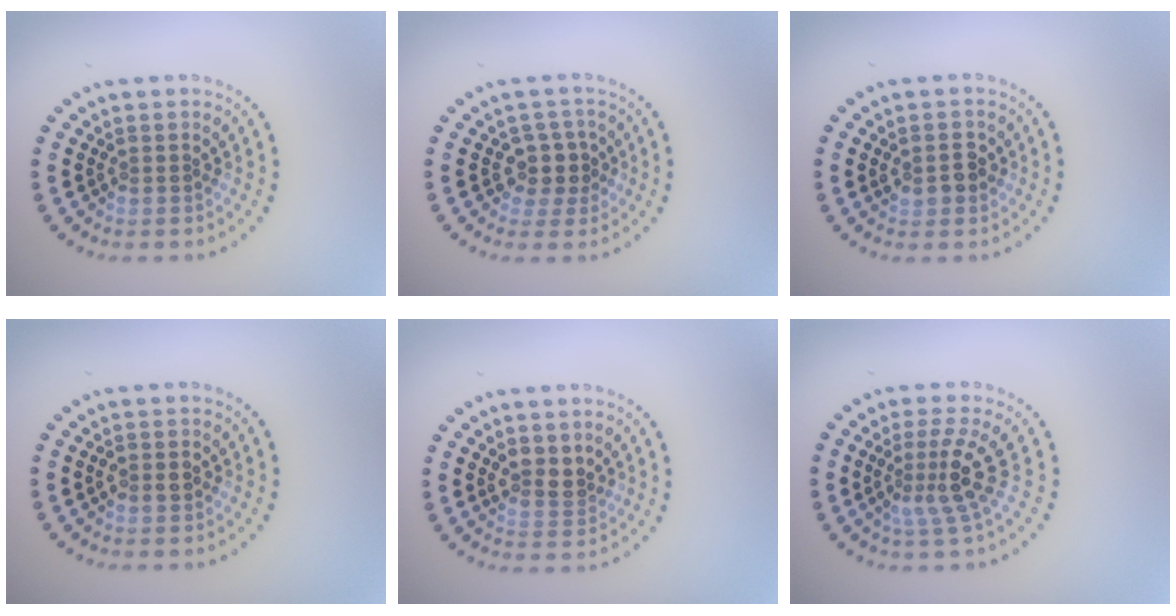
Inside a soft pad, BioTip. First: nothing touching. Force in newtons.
{"total": 2.5, "press": 2.1, "slide": 1.4}
{"total": 2.0, "press": 2.0, "slide": 0.3}
{"total": 1.5, "press": 1.5, "slide": 0.1}
{"total": 2.1, "press": 2.0, "slide": 0.9}
{"total": 3.6, "press": 2.5, "slide": 2.6}